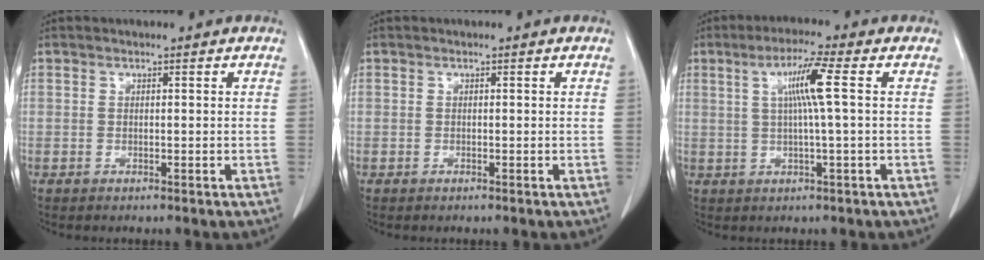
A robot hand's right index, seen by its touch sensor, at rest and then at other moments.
{"total": 0.0}
{"total": 6.4, "force": [1.3, -0.9, 6.2], "torque": [-0.114, 0.007, 0.027]}